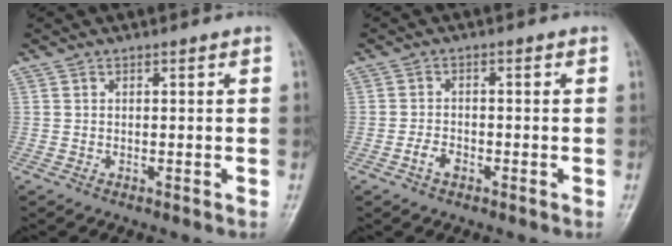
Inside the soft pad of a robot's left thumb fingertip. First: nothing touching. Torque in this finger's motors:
{"motor_torque": [-0.08, 0.03, -0.06, -0.03, 0.00]}